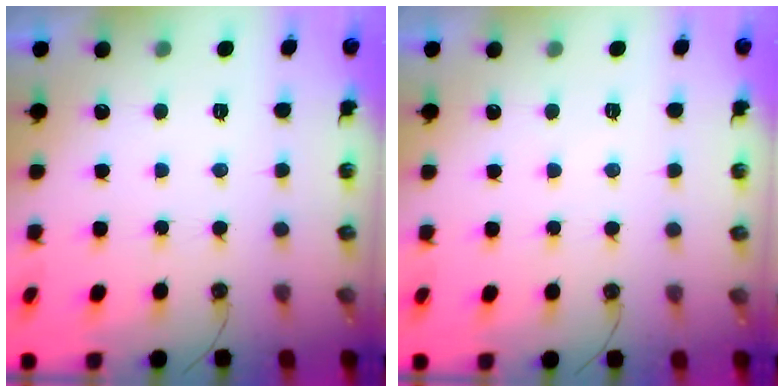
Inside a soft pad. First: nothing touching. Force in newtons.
{"total": 3.6, "press": 3.6, "slide": 0.5}